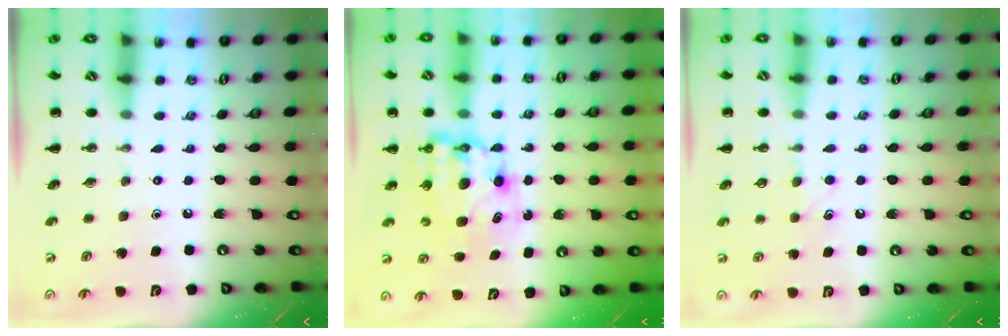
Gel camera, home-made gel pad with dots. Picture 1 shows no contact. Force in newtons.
{"total": 8.9, "press": 8.6, "slide": 2.3}
{"total": 4.2, "press": 4.0, "slide": 1.4}